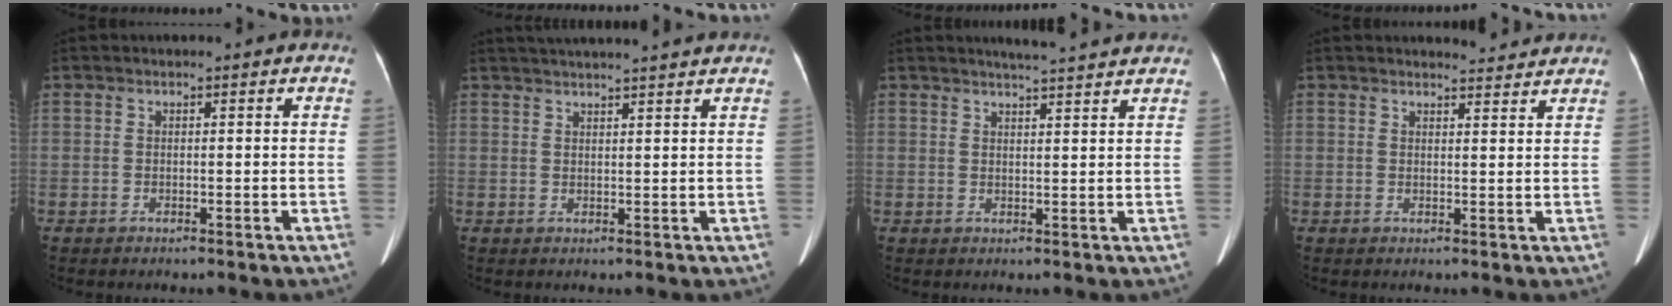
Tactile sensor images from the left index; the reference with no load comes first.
{"total": 11.3, "force": [10.2, -0.3, 4.7], "torque": [-0.077, 0.027, 0.132]}
{"total": 6.7, "force": [6.2, -0.2, 2.7], "torque": [-0.046, 0.014, 0.074]}
{"total": 3.3, "force": [3.3, 0.2, 0.0], "torque": [-0.009, -0.001, 0.039]}